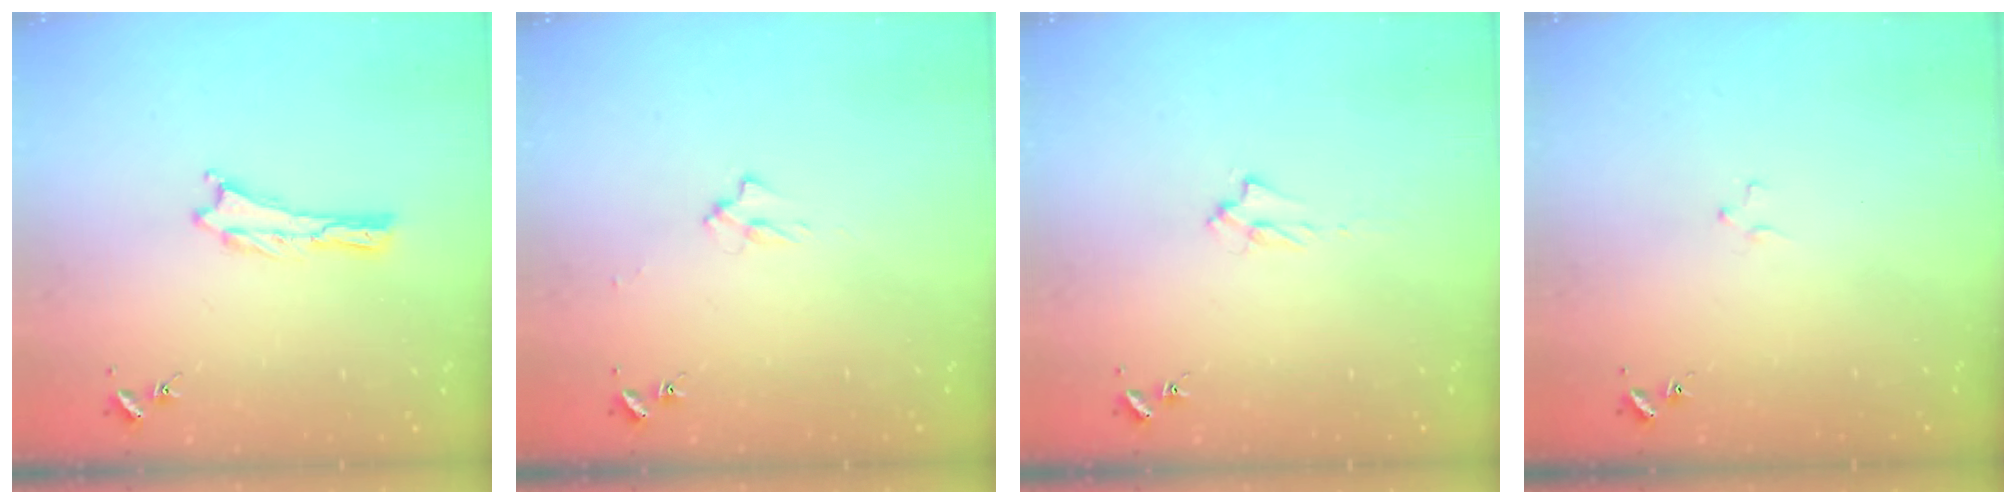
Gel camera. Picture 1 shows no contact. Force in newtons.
{"total": 2.0, "press": 2.0, "slide": 0.3}
{"total": 1.7, "press": 1.6, "slide": 0.3}
{"total": 1.2, "press": 1.2, "slide": 0.2}